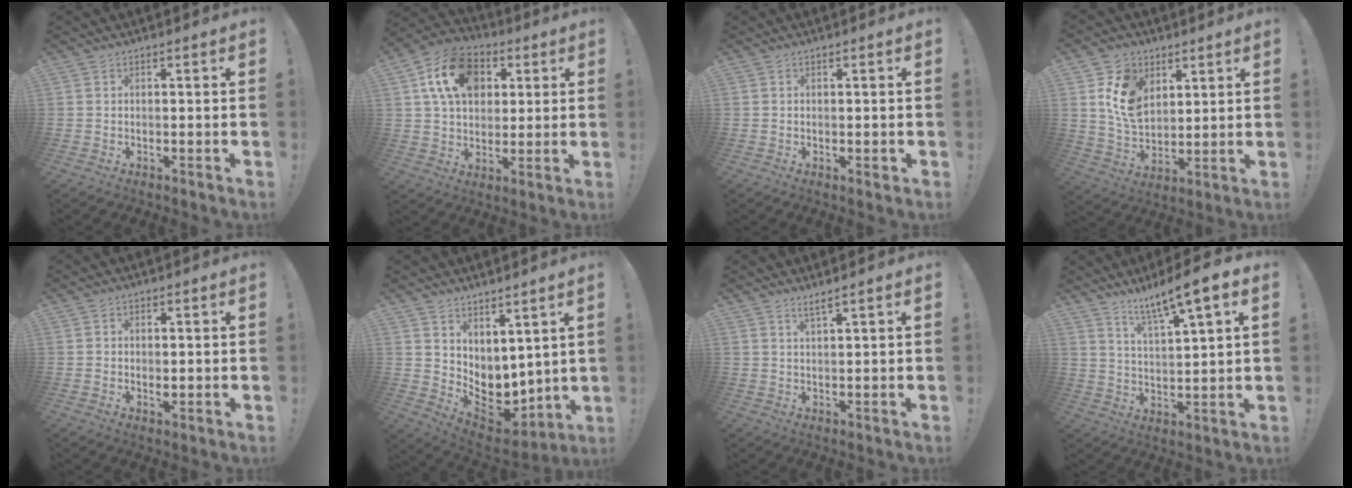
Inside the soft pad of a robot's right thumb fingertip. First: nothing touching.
{"total": 17.1, "force": [6.0, 12.3, 10.3], "torque": [-0.156, -0.007, 0.114]}
{"total": 0.6, "force": [-0.1, 0.4, 0.5], "torque": [-0.004, -0.001, -0.001]}
{"total": 12.8, "force": [5.7, 9.4, 6.6], "torque": [-0.121, -0.018, 0.114]}
{"total": 1.3, "force": [-0.2, 1.0, 0.8], "torque": [-0.008, 0.001, -0.003]}
{"total": 7.8, "force": [1.3, 6.7, 3.6], "torque": [-0.017, -0.036, 0.042]}
{"total": 2.7, "force": [2.1, -0.1, 1.8], "torque": [-0.035, -0.008, 0.034]}
{"total": 10.4, "force": [7.9, 0.7, 6.7], "torque": [-0.121, -0.049, 0.130]}